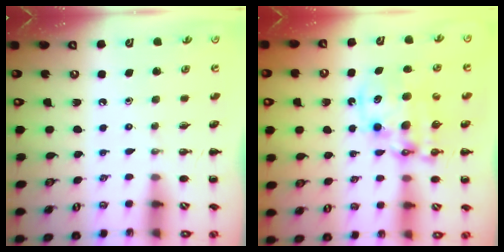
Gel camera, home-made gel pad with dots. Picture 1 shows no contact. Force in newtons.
{"total": 11.6, "press": 11.2, "slide": 2.8}